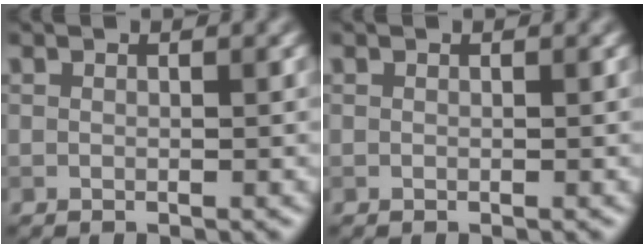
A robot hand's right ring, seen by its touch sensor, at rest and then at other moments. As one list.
[{"total": 0.0}]